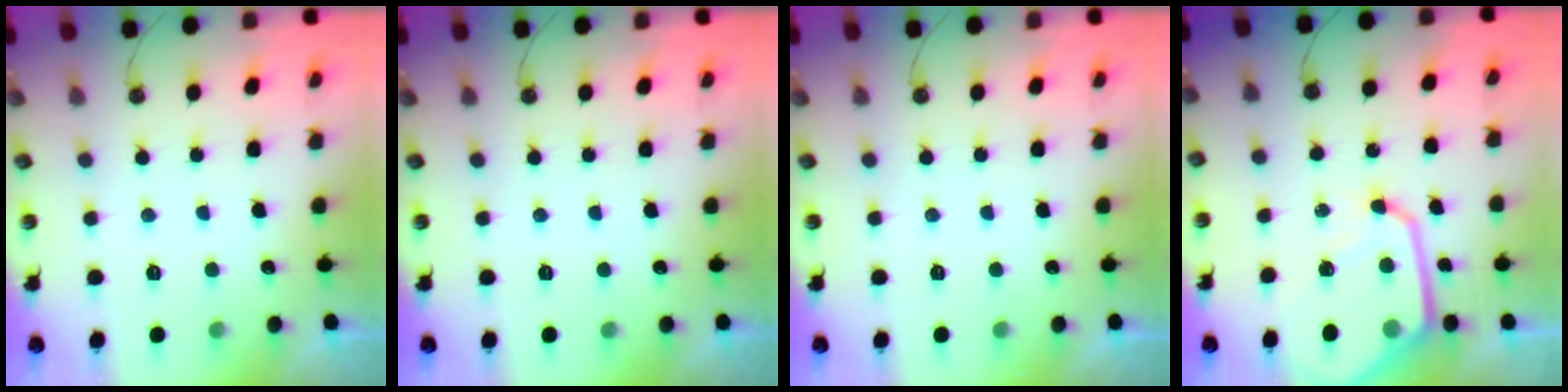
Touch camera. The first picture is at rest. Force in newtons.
{"total": 0.0}
{"total": 0.0}
{"total": 13.9, "press": 13.9, "slide": 1.4}